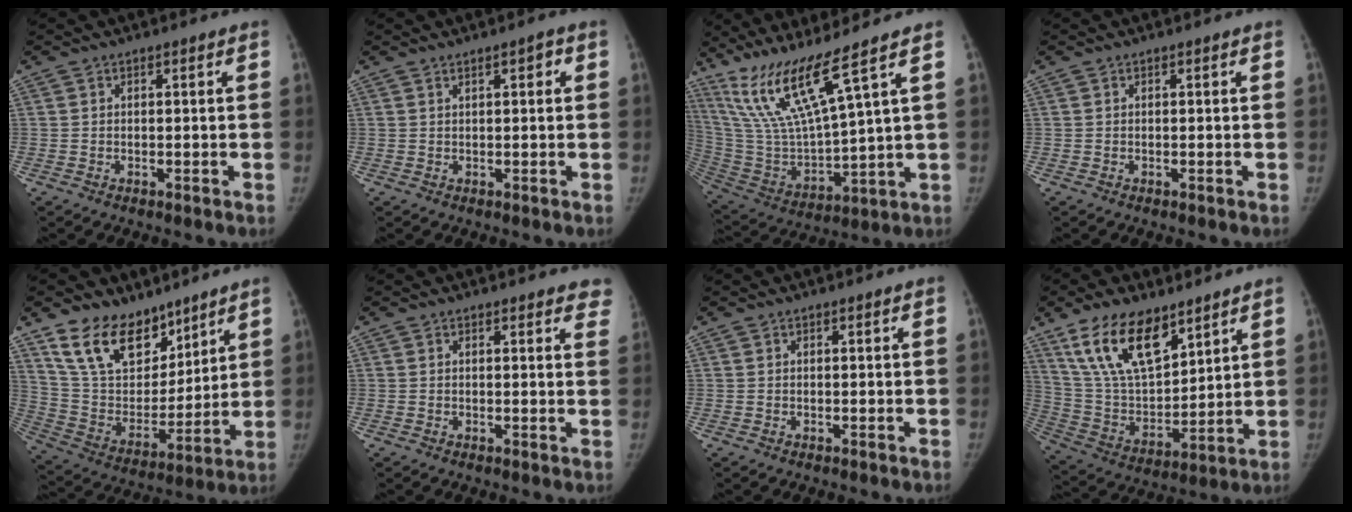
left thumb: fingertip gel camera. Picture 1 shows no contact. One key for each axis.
{"total": 1.9, "fx": 0.8, "fy": 0.6, "fz": 1.6, "tx": -0.020, "ty": 0.001, "tz": 0.010}
{"total": 15.7, "fx": 10.5, "fy": 0.4, "fz": 11.7, "tx": -0.230, "ty": -0.060, "tz": 0.218}
{"total": 0.0}
{"total": 18.5, "fx": 12.8, "fy": 10.7, "fz": 8.0, "tx": -0.096, "ty": -0.064, "tz": 0.242}
{"total": 4.3, "fx": 3.7, "fy": 1.6, "fz": 1.3, "tx": 0.017, "ty": -0.015, "tz": 0.023}
{"total": 0.0}
{"total": 17.7, "fx": 11.2, "fy": 8.2, "fz": 11.0, "tx": -0.163, "ty": -0.051, "tz": 0.222}